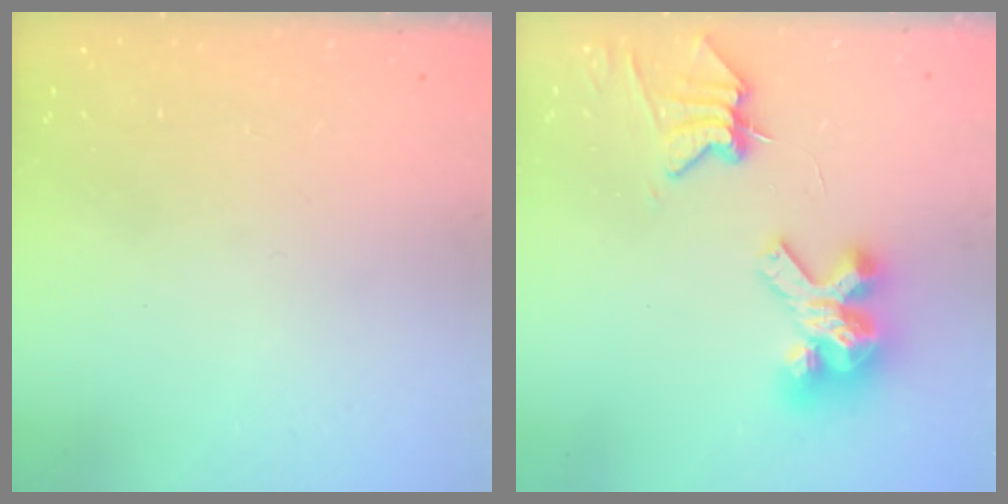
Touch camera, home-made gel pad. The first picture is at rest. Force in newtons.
{"total": 10.4, "press": 10.3, "slide": 1.0}